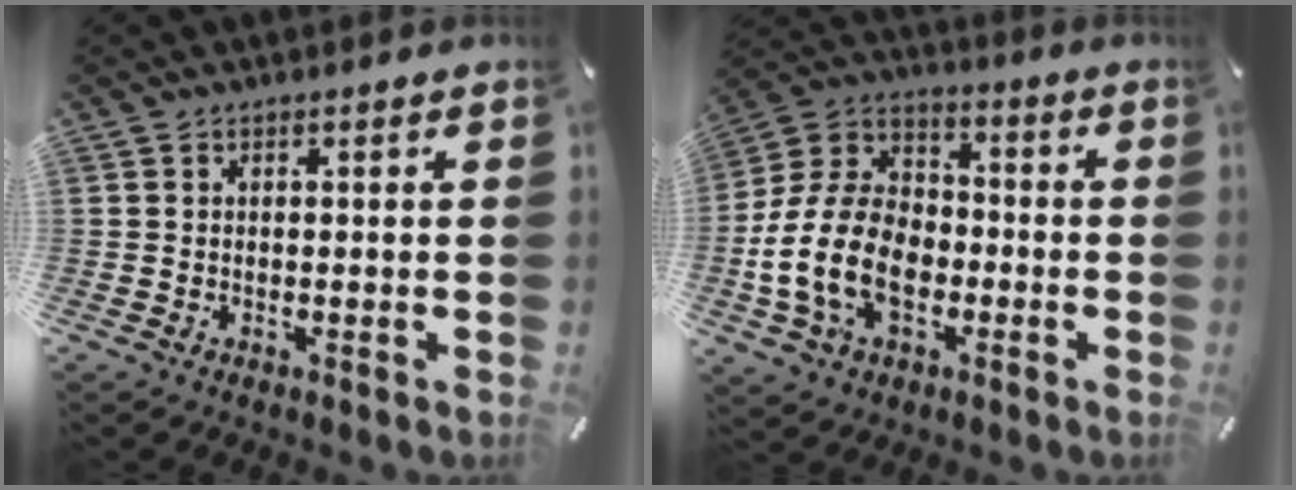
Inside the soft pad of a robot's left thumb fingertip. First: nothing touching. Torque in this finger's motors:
{"motor_torque": [0.72, 1.01, 1.16, 0.37, 0.69]}